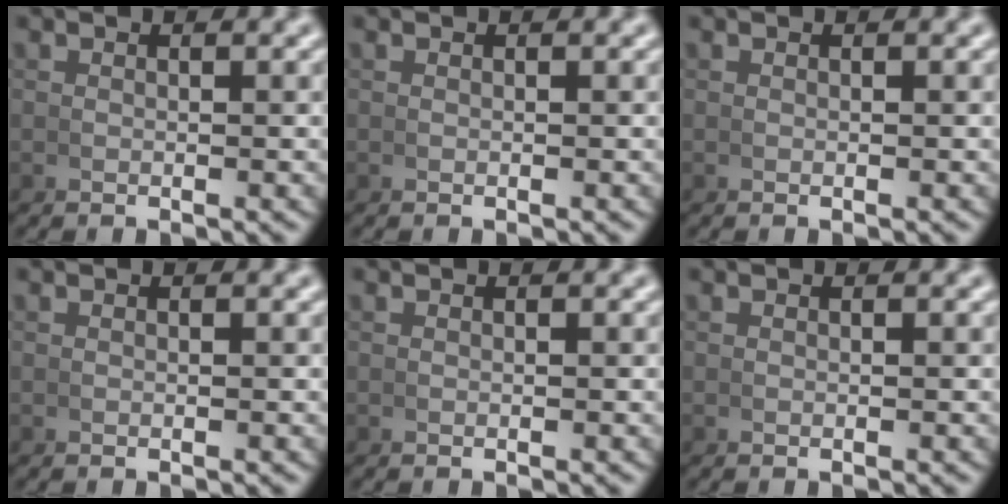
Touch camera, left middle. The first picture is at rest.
{"total": 0.0}
{"total": 0.0}
{"total": 0.0}
{"total": 0.0}
{"total": 0.0}